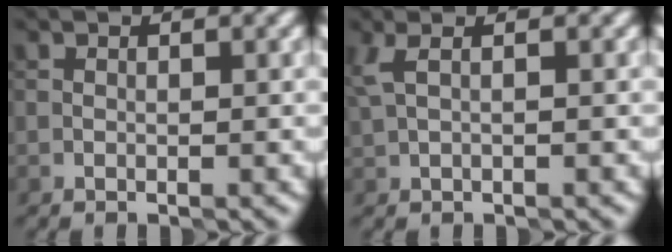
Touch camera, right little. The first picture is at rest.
{"total": 1.7, "force": [0.8, 0.4, 1.4], "torque": [-0.034, 0.004, 0.015]}